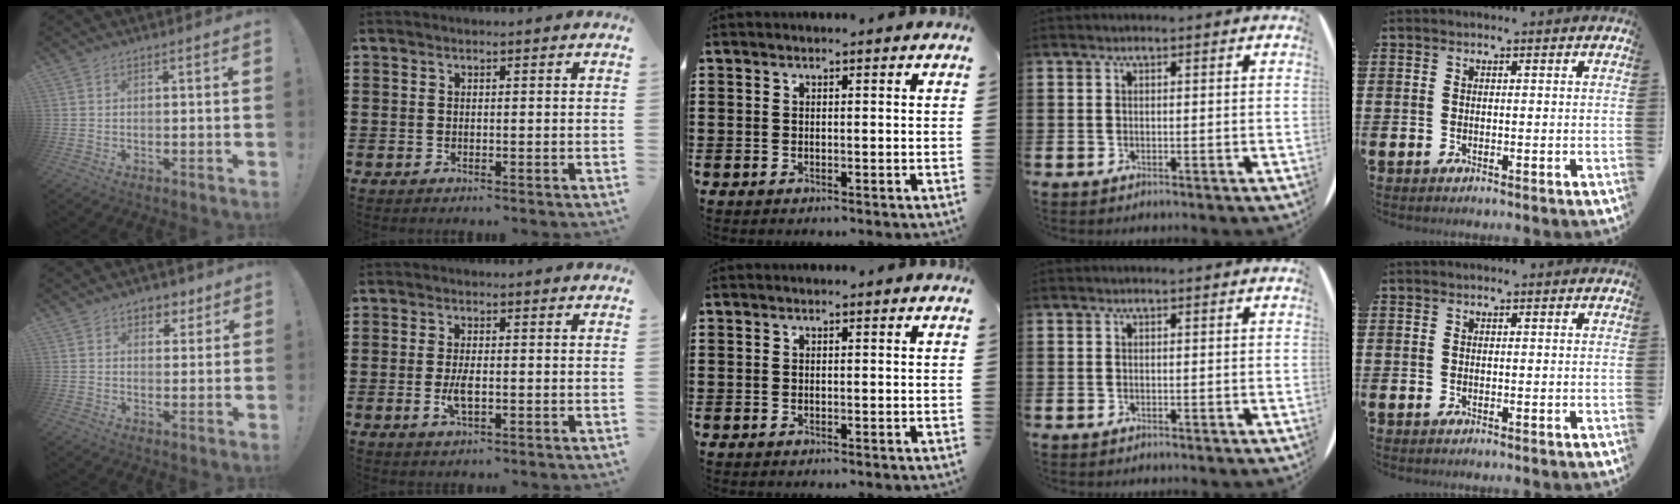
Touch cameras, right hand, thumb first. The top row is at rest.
{"thumb": {"total": 5.8, "force": [3.1, 4.5, 2.1], "torque": [-0.008, -0.017, 0.054]}, "index": {"total": 3.6, "force": [-0.7, 1.2, 3.3], "torque": [-0.067, -0.005, -0.012]}}